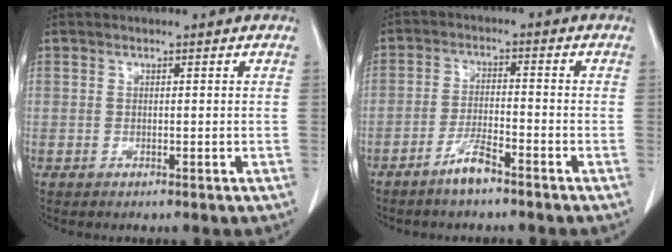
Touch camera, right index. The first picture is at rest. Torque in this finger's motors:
{"motor_torque": [0.48, -0.45, 0.22, 0.06]}